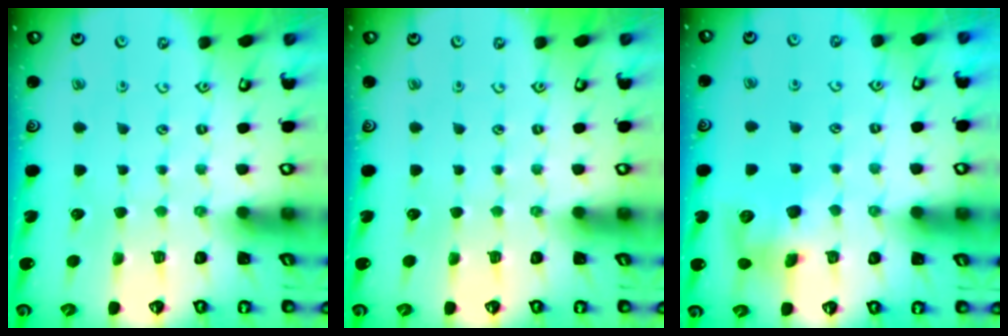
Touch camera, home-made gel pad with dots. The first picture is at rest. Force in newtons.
{"total": 0.0}
{"total": 10.0, "press": 10.0, "slide": 0.1}